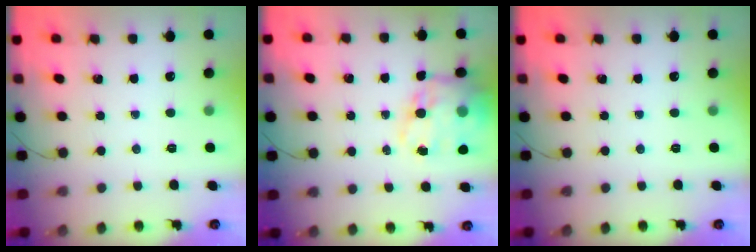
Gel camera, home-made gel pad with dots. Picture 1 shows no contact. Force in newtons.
{"total": 18.1, "press": 17.6, "slide": 4.0}
{"total": 0.0}